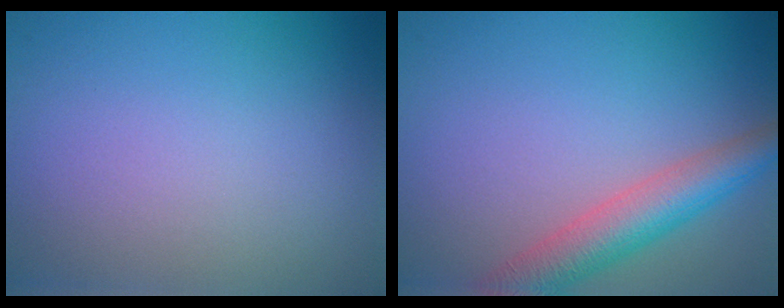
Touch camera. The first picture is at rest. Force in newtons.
{"total": 6.0, "press": 6.0, "slide": 0.2}